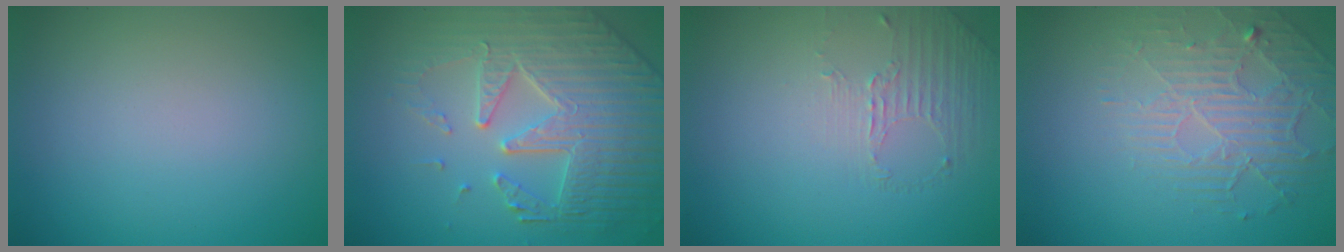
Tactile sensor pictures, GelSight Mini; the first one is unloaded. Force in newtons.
{"total": 6.8, "press": 5.5, "slide": 4.0}
{"total": 1.4, "press": 0.6, "slide": 1.2}
{"total": 2.6, "press": 2.0, "slide": 1.7}